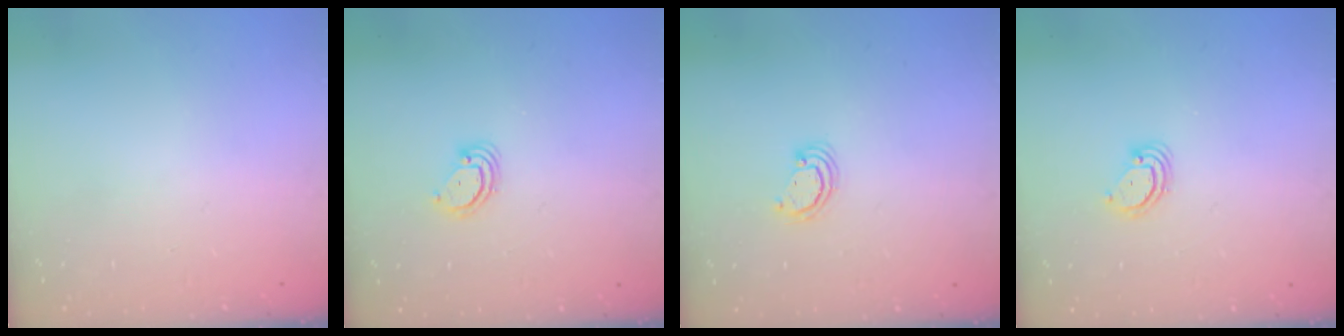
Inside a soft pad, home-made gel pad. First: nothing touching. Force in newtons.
{"total": 3.6, "press": 3.6, "slide": 0.2}
{"total": 2.3, "press": 2.3, "slide": 0.3}
{"total": 3.6, "press": 3.6, "slide": 0.2}